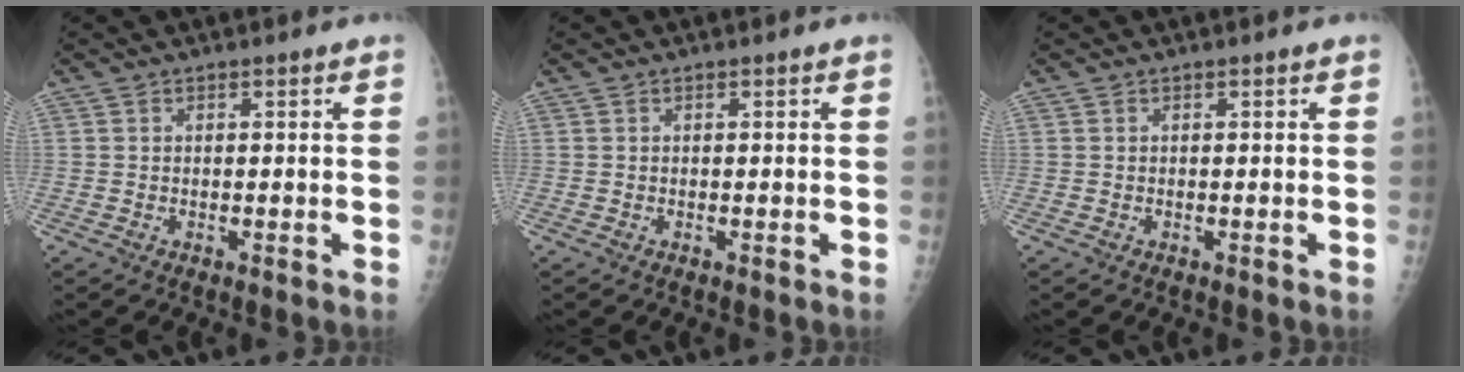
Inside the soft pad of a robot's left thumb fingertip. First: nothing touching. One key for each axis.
{"total": 0.0}
{"total": 0.0}